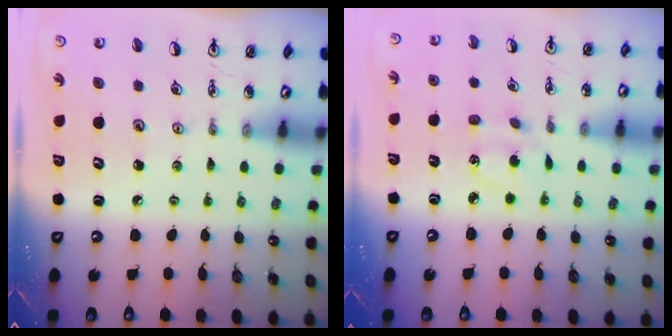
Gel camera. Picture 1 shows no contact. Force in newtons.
{"total": 3.7, "press": 3.6, "slide": 0.8}